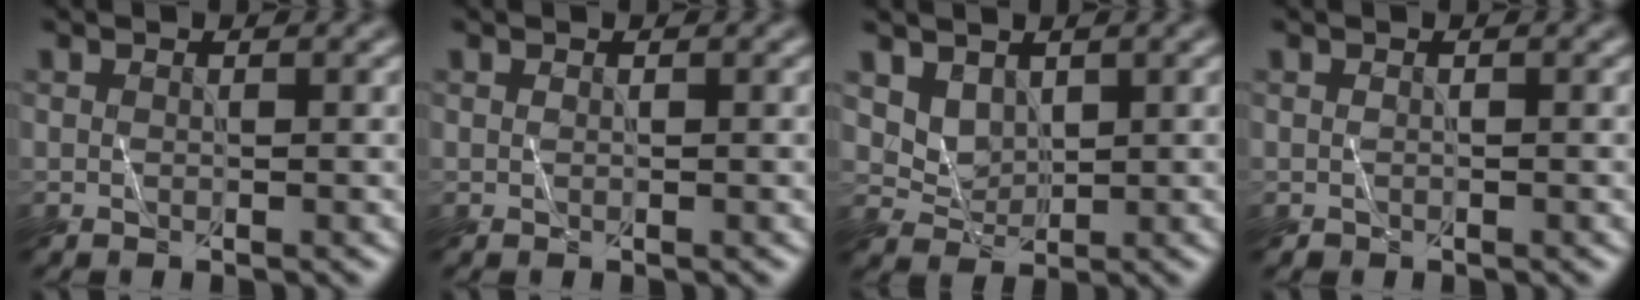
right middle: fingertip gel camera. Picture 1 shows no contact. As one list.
[{"total": 0.0}, {"total": 2.1, "force": [1.7, 1.2, 0.1], "torque": [-0.011, -0.013, 0.041]}, {"total": 0.9, "force": [-0.4, 0.7, 0.5], "torque": [-0.008, -0.004, -0.008]}]